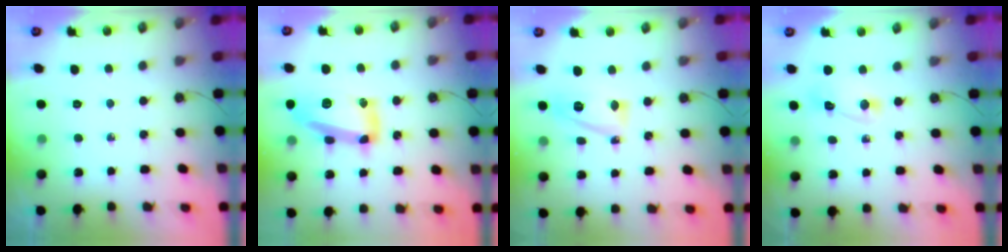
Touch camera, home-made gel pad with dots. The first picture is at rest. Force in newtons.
{"total": 14.8, "press": 14.8, "slide": 1.1}
{"total": 10.8, "press": 10.8, "slide": 1.0}
{"total": 3.9, "press": 3.8, "slide": 0.6}